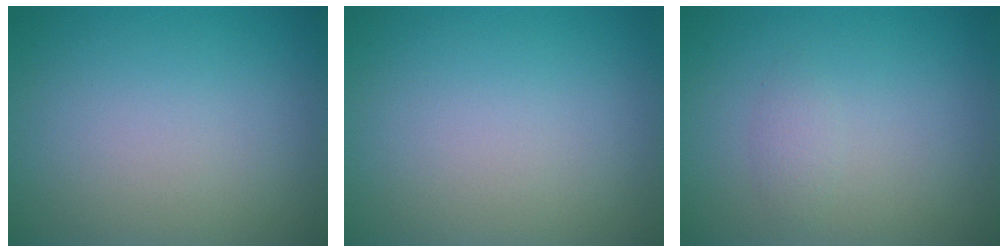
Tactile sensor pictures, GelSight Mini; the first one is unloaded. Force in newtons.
{"total": 0.0}
{"total": 0.9, "press": 0.9, "slide": 0.0}